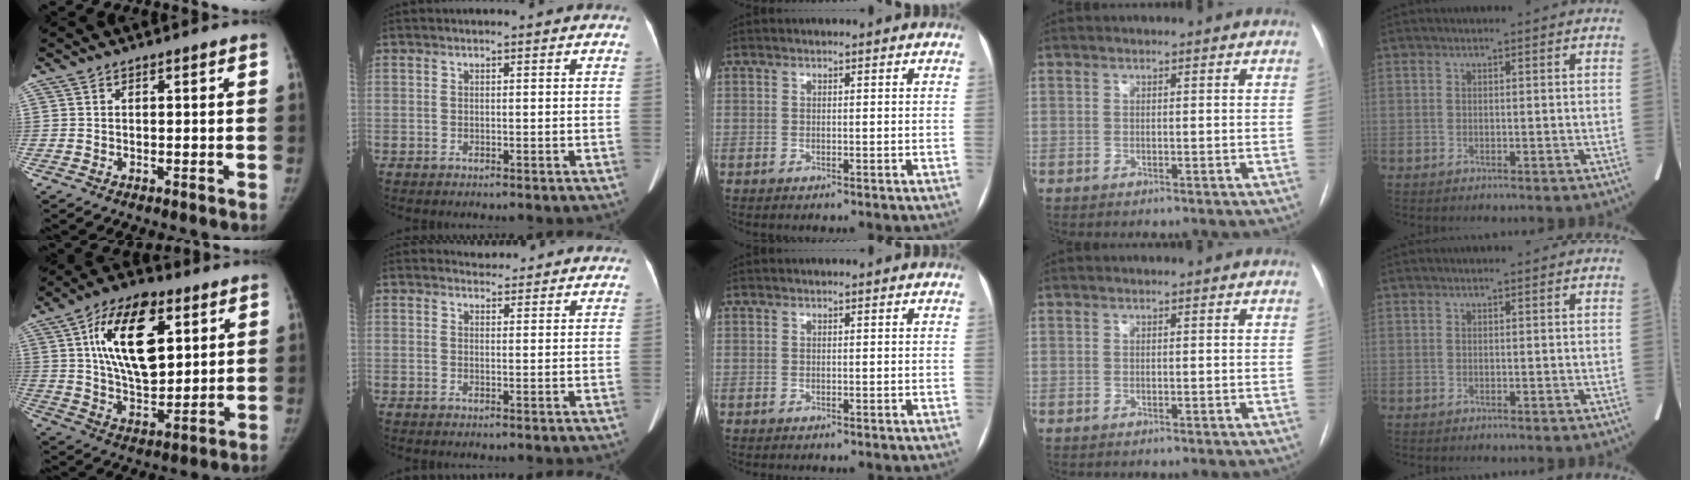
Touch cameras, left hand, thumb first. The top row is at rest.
{"thumb": {"total": 19.3, "force": [6.6, 10.0, 15.1], "torque": [-0.220, -0.023, 0.114]}, "index": {"total": 6.8, "force": [6.5, 1.9, 0.9], "torque": [0.005, 0.010, 0.060]}}